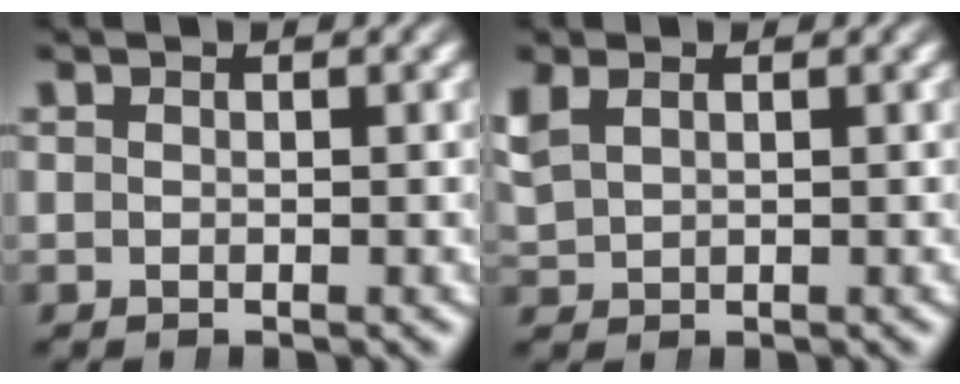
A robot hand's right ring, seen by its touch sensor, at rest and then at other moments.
{"total": 2.3, "force": [0.9, 1.8, 1.2], "torque": [-0.032, 0.004, 0.024]}